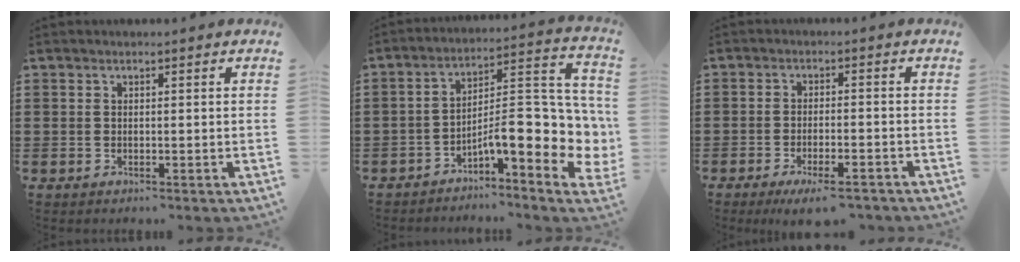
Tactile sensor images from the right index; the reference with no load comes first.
{"total": 11.5, "force": [-3.3, 3.3, 10.5], "torque": [-0.152, -0.033, -0.067]}
{"total": 4.5, "force": [-3.6, 0.6, 2.5], "torque": [-0.046, -0.007, -0.066]}